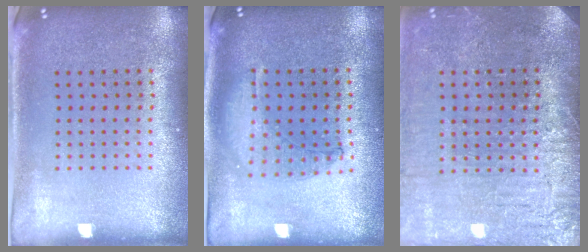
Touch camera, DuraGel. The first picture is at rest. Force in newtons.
{"total": 1.0, "press": 1.0, "slide": 0.2}
{"total": 3.8, "press": 3.3, "slide": 1.9}